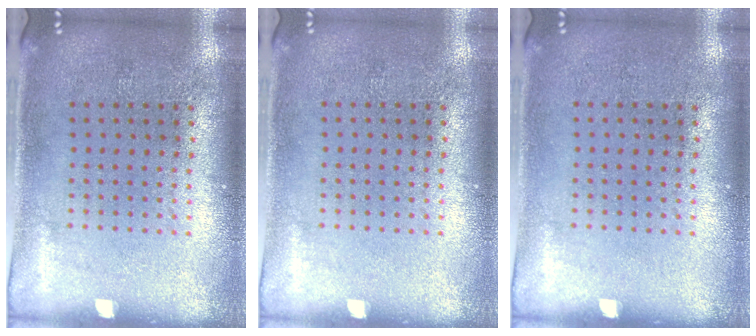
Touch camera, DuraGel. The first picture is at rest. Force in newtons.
{"total": 0.0}
{"total": 0.0}